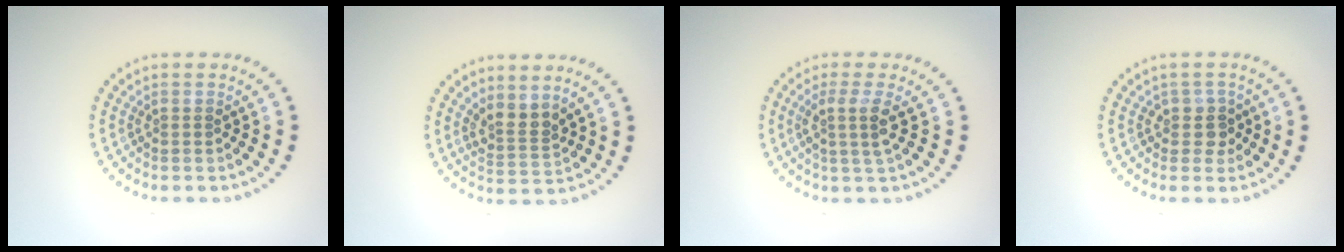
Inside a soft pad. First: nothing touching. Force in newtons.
{"total": 2.4, "press": 1.8, "slide": 1.6}
{"total": 2.5, "press": 1.9, "slide": 1.5}
{"total": 1.8, "press": 1.6, "slide": 0.9}